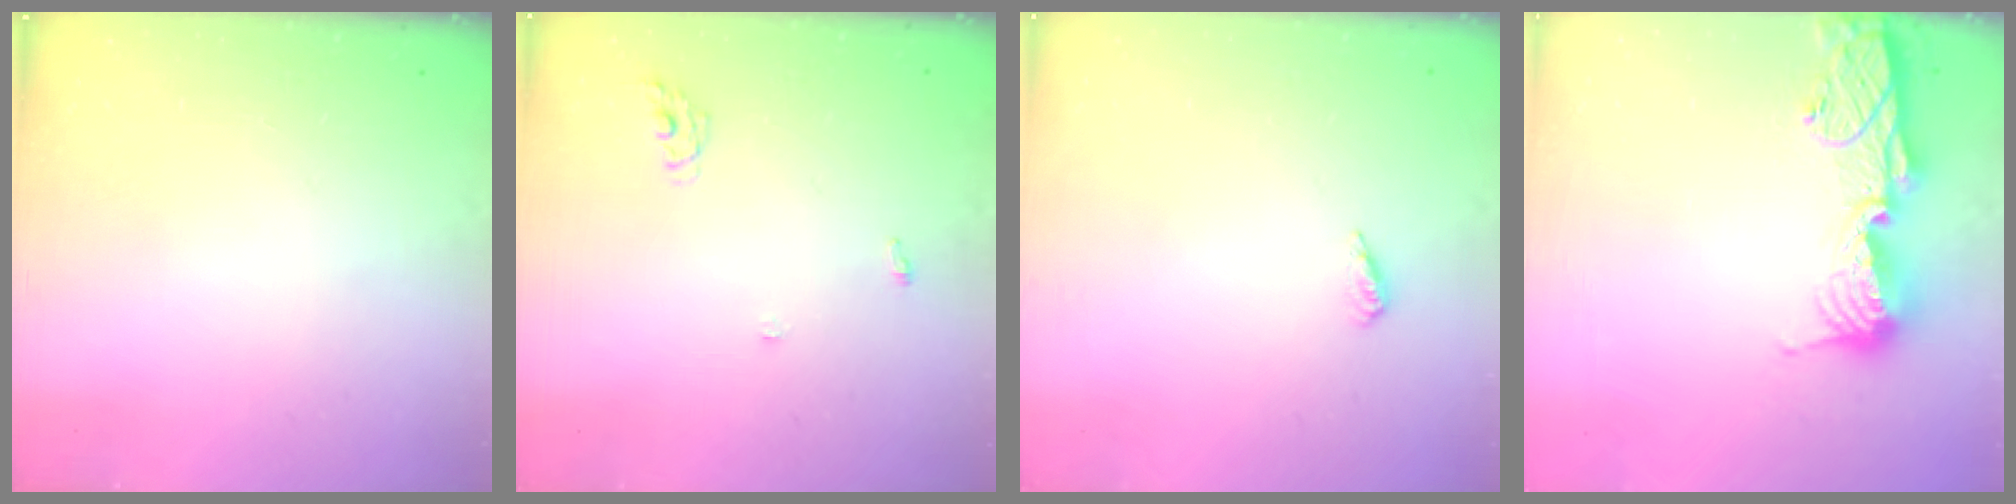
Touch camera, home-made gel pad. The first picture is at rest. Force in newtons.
{"total": 4.4, "press": 4.4, "slide": 0.3}
{"total": 2.6, "press": 2.2, "slide": 1.3}
{"total": 12.9, "press": 12.9, "slide": 1.2}